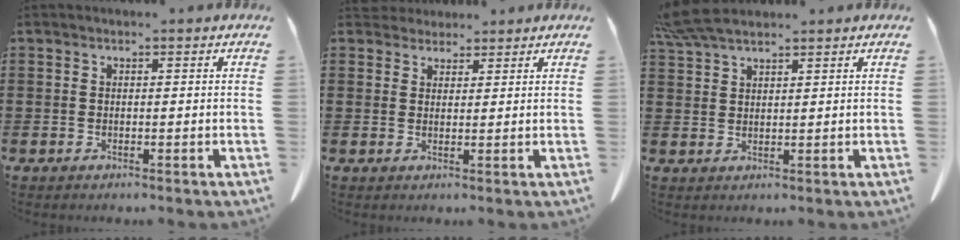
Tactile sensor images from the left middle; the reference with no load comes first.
{"total": 2.7, "force": [2.5, 1.0, 0.1], "torque": [-0.002, -0.003, 0.048]}
{"total": 5.3, "force": [4.4, 0.9, 2.8], "torque": [-0.066, -0.004, 0.084]}